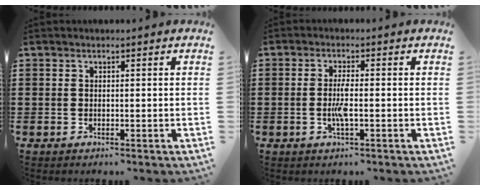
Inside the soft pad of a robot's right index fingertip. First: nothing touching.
{"total": 3.3, "force": [-0.7, 0.6, 3.2], "torque": [-0.072, -0.006, -0.017]}